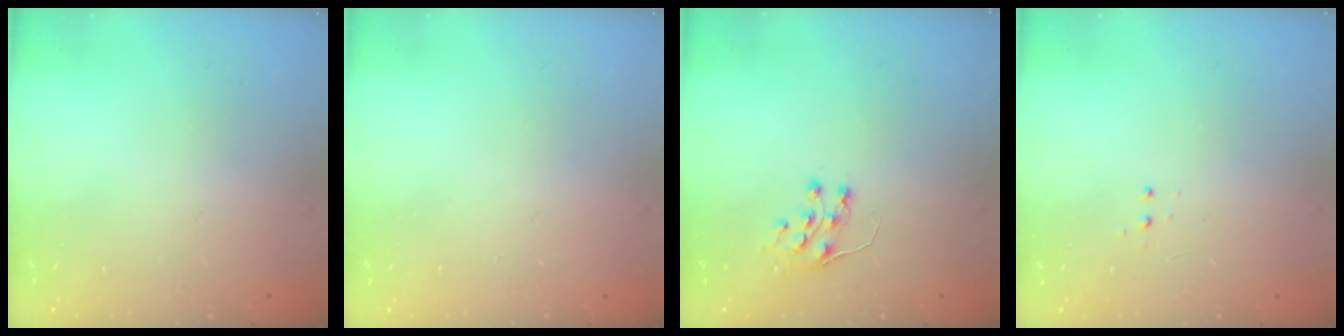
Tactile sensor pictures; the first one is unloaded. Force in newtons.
{"total": 0.0}
{"total": 6.5, "press": 6.4, "slide": 0.6}
{"total": 3.3, "press": 3.2, "slide": 0.7}